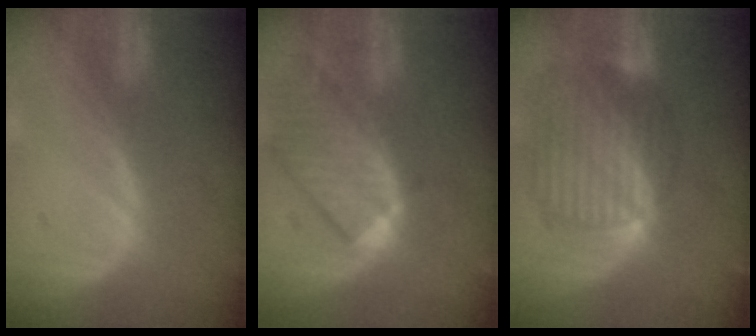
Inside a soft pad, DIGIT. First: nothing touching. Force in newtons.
{"total": 9.8, "press": 8.6, "slide": 4.7}
{"total": 10.5, "press": 8.8, "slide": 5.6}